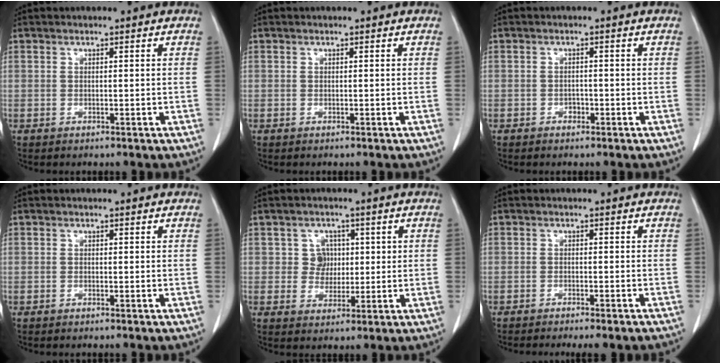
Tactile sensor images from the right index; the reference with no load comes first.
{"total": 0.0}
{"total": 1.1, "force": [-0.7, 0.7, 0.4], "torque": [-0.006, 0.004, -0.011]}
{"total": 0.0}
{"total": 3.9, "force": [0.9, 3.7, 0.8], "torque": [-0.005, 0.011, 0.014]}
{"total": 8.4, "force": [-7.4, 1.0, 3.9], "torque": [-0.041, -0.011, -0.093]}